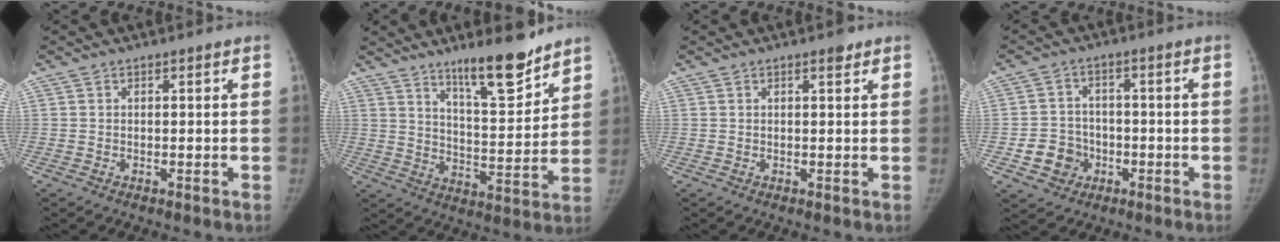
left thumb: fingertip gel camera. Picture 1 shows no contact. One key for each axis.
{"total": 12.8, "fx": 9.8, "fy": 2.9, "fz": 7.8, "tx": -0.099, "ty": -0.077, "tz": 0.161}
{"total": 1.4, "fx": 0.9, "fy": 0.6, "fz": 0.8, "tx": -0.005, "ty": -0.004, "tz": 0.011}
{"total": 6.9, "fx": -2.5, "fy": 6.2, "fz": 1.9, "tx": -0.004, "ty": 0.020, "tz": -0.038}